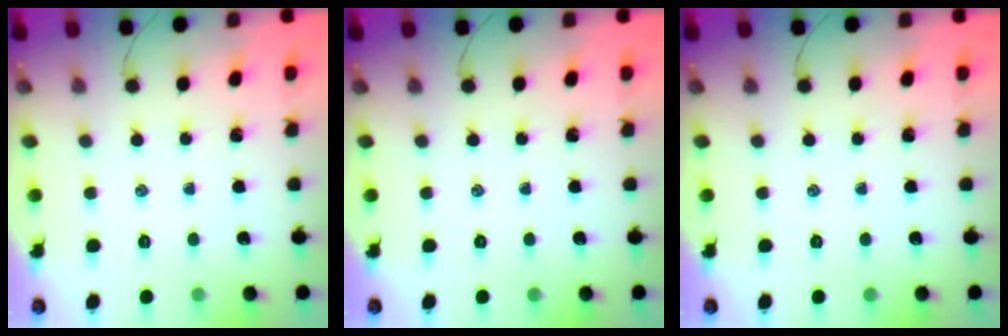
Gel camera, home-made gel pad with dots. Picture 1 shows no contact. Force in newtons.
{"total": 0.0}
{"total": 0.0}